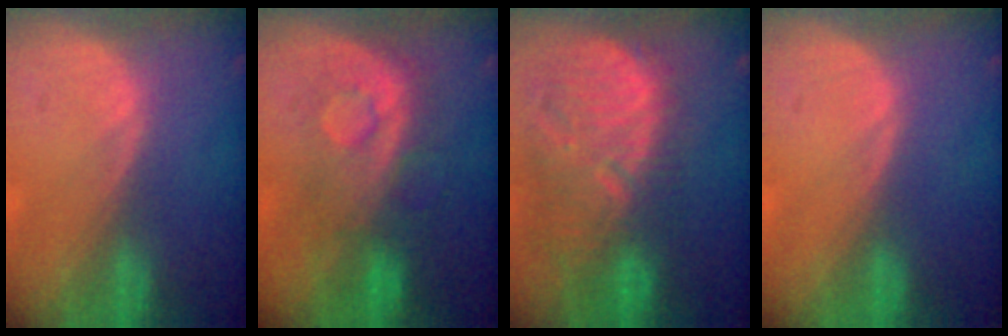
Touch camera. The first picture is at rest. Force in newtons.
{"total": 7.9, "press": 7.9, "slide": 0.1}
{"total": 12.6, "press": 11.2, "slide": 5.8}
{"total": 0.0}